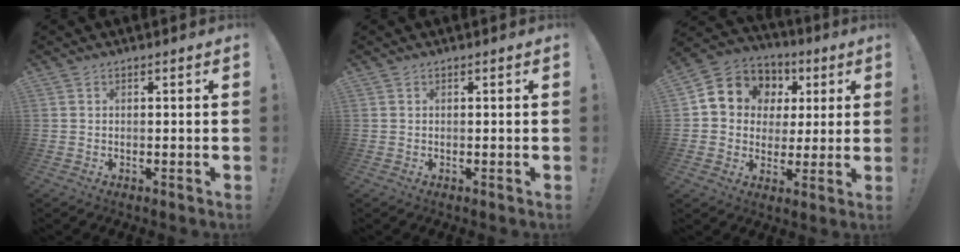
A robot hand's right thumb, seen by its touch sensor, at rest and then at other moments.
{"total": 0.0}
{"total": 10.0, "force": [3.2, 8.9, 3.1], "torque": [-0.051, -0.018, 0.069]}